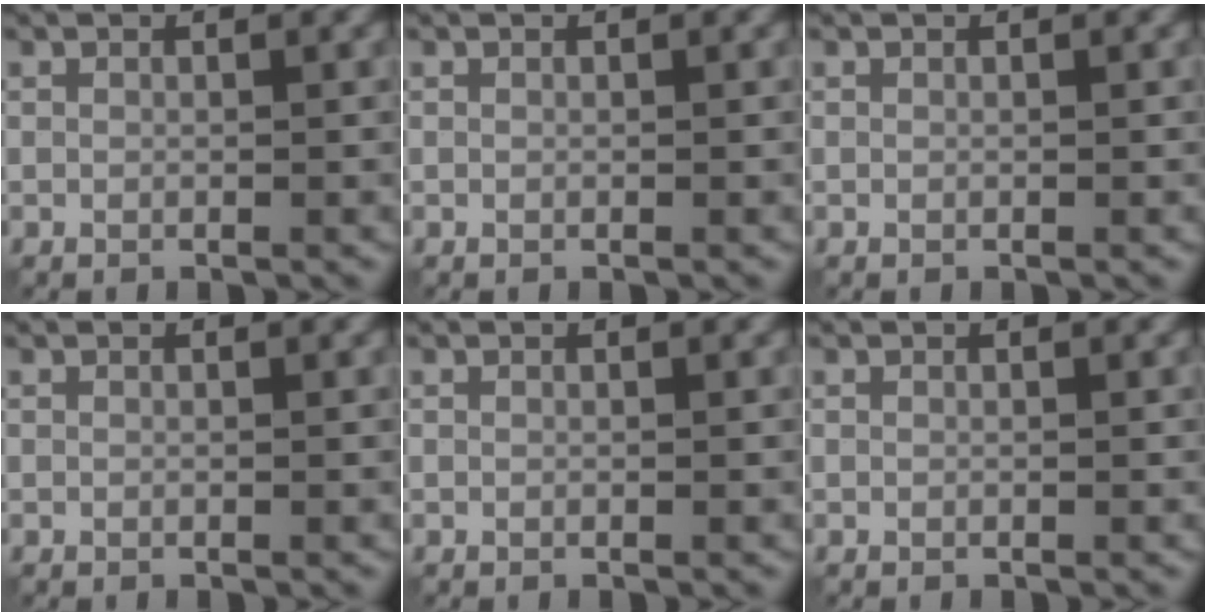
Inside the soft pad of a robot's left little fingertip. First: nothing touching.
{"total": 0.0}
{"total": 0.0}
{"total": 0.0}
{"total": 0.0}
{"total": 0.0}